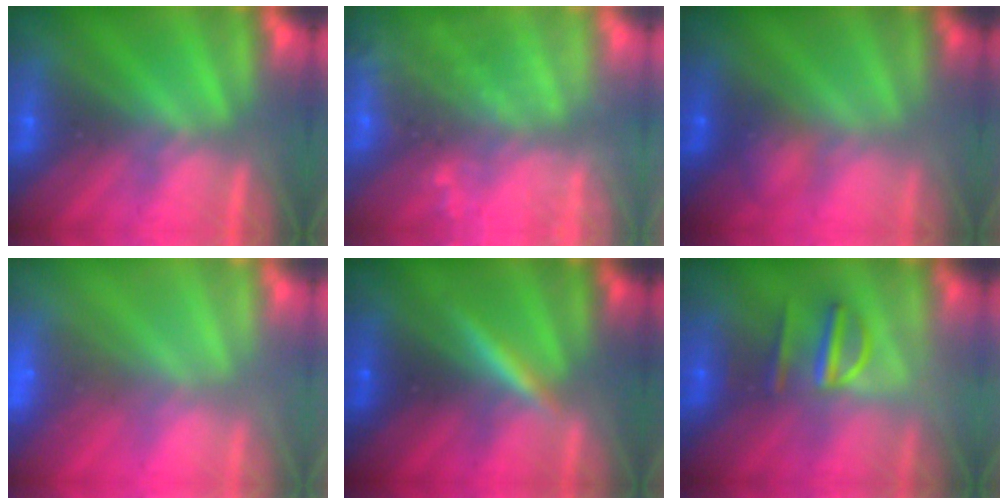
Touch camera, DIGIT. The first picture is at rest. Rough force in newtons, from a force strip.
{"total": 8.3}
{"total": 2.8}
{"total": 6.6}
{"total": 3.7}
{"total": 2.9}